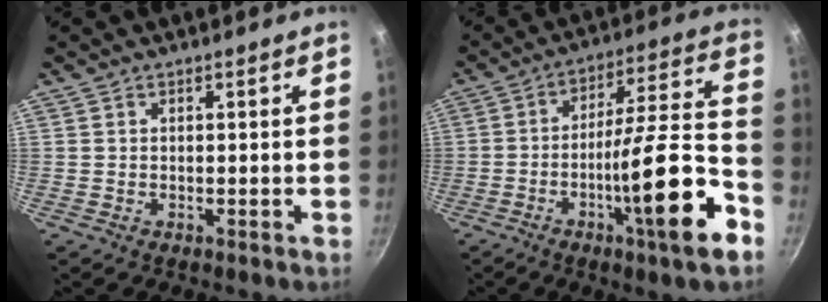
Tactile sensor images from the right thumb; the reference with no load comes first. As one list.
[{"total": 18.8, "force": [-7.9, 2.6, 16.8], "torque": [-0.235, 0.048, -0.131]}]